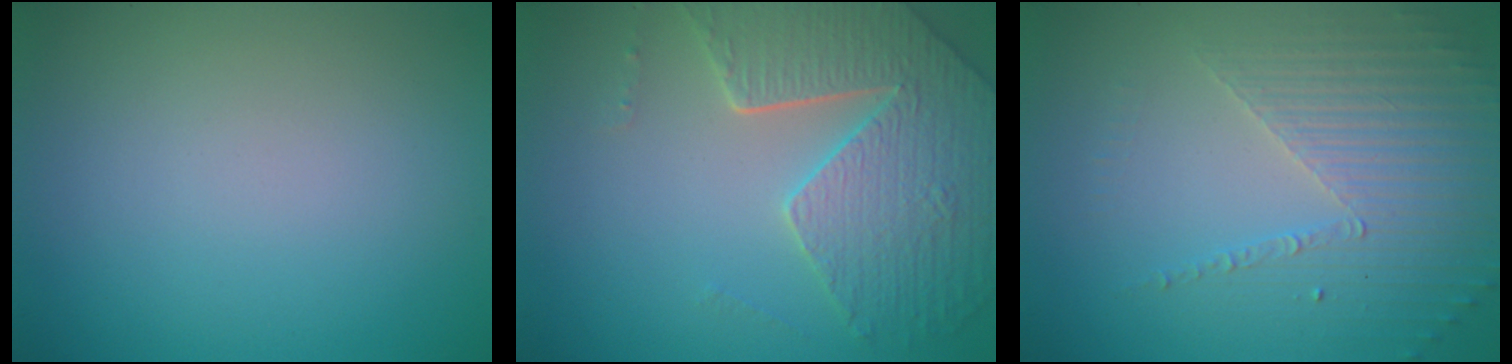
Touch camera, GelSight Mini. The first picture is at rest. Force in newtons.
{"total": 6.1, "press": 5.0, "slide": 3.4}
{"total": 3.7, "press": 3.4, "slide": 1.6}